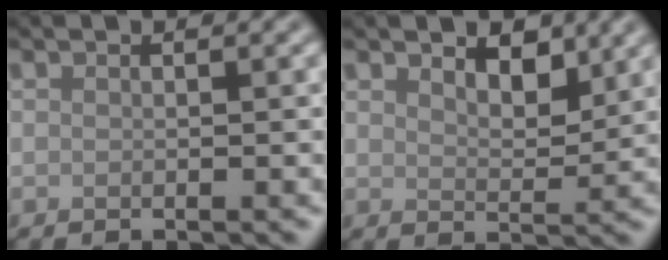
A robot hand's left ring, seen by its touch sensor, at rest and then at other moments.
{"total": 2.9, "force": [2.1, 1.2, 1.6], "torque": [-0.031, -0.005, 0.031]}